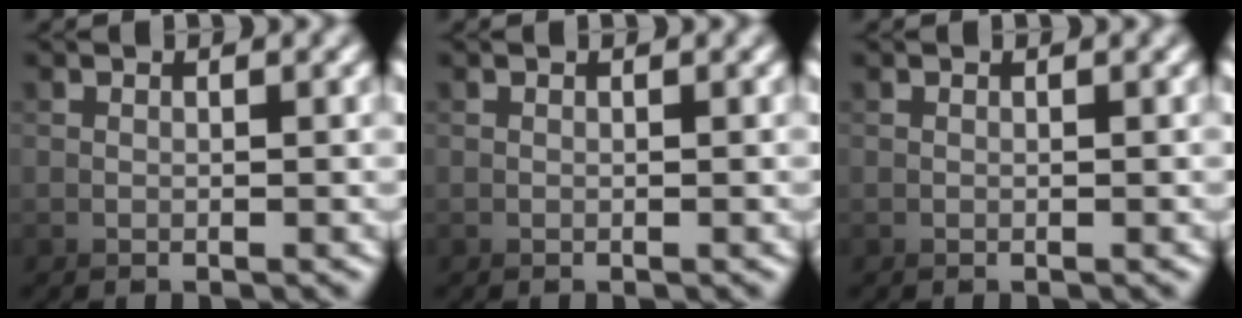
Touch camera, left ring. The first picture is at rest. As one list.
[{"total": 0.0}, {"total": 0.0}]